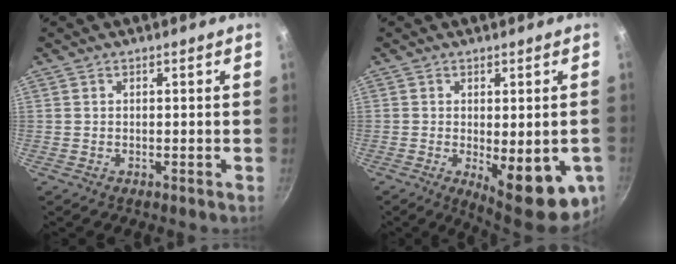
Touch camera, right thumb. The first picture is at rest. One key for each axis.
{"total": 15.2, "fx": -3.8, "fy": 5.5, "fz": 13.6, "tx": -0.148, "ty": -0.019, "tz": -0.036}